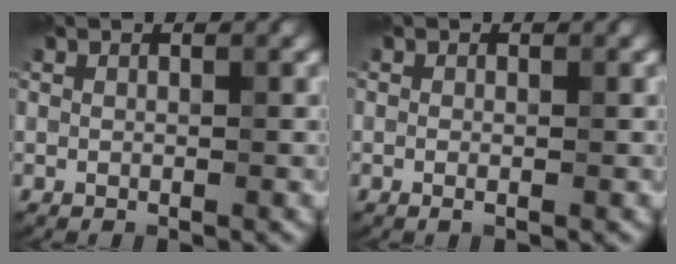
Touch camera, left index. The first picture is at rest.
{"total": 0.6, "force": [-0.2, 0.1, 0.5], "torque": [-0.010, -0.005, -0.002]}